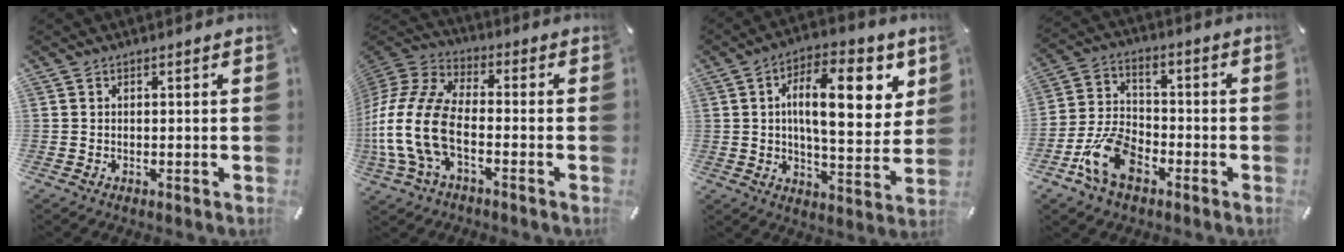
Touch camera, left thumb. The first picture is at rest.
{"total": 15.8, "force": [-4.8, 8.9, 12.1], "torque": [-0.273, 0.005, -0.088]}
{"total": 17.8, "force": [5.0, 7.6, 15.3], "torque": [-0.223, -0.002, 0.077]}
{"total": 12.6, "force": [-5.8, 8.5, 7.3], "torque": [-0.166, 0.030, -0.105]}